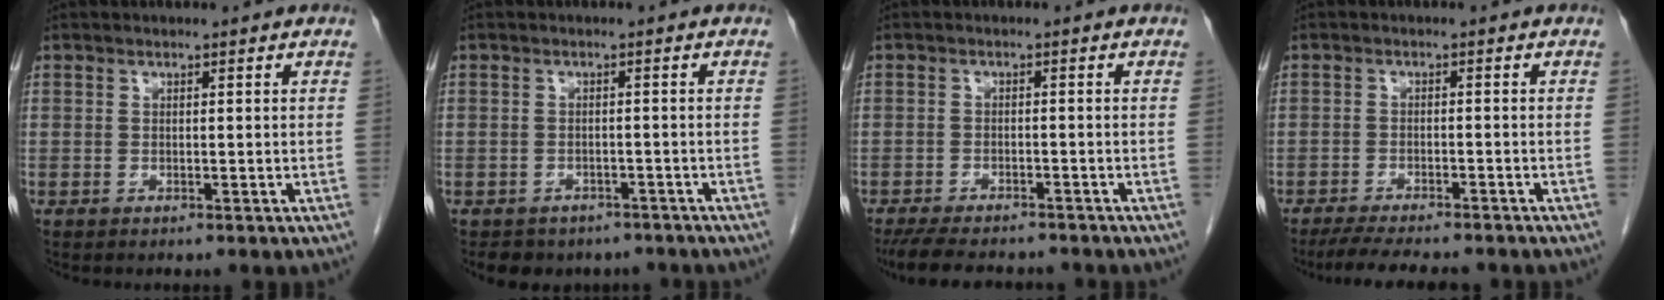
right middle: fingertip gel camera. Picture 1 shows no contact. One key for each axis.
{"total": 6.1, "fx": -4.9, "fy": 3.5, "fz": 1.1, "tx": -0.010, "ty": 0.010, "tz": -0.057}
{"total": 9.8, "fx": -8.7, "fy": 2.3, "fz": 4.0, "tx": -0.066, "ty": -0.013, "tz": -0.127}
{"total": 9.3, "fx": -8.1, "fy": 1.5, "fz": 4.3, "tx": -0.066, "ty": -0.015, "tz": -0.119}